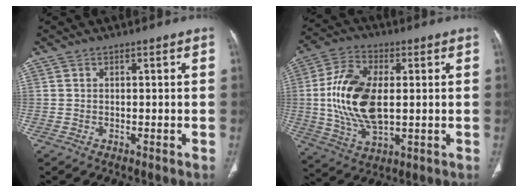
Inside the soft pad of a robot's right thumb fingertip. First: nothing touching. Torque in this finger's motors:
{"motor_torque": [-0.36, 1.28, 0.86, 0.79, 0.25]}